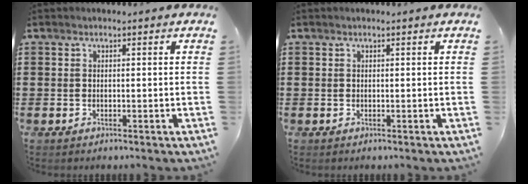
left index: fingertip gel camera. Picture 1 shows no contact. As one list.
[{"total": 0.0}]